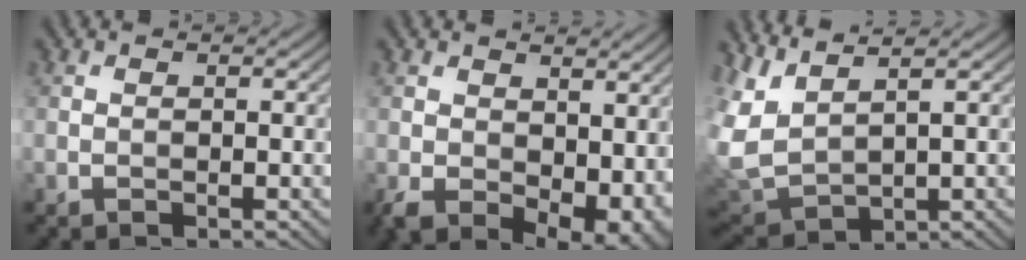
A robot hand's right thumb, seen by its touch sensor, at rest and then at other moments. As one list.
[{"total": 10.1, "force": [-0.4, 6.8, 7.5], "torque": [-0.143, -0.043, 0.018]}, {"total": 7.2, "force": [4.3, 2.7, 5.1], "torque": [-0.152, 0.007, 0.088]}]